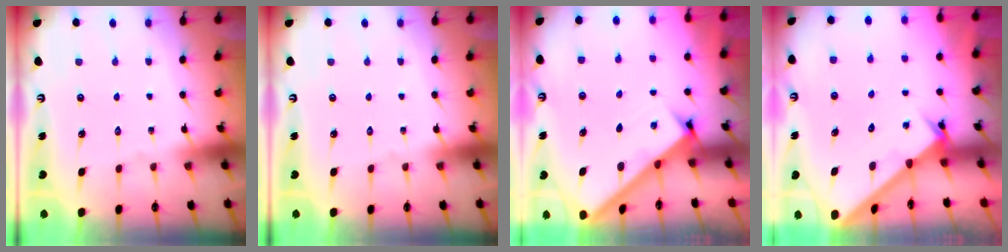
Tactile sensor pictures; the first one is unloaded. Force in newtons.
{"total": 0.0}
{"total": 2.8, "press": 2.8, "slide": 0.4}
{"total": 2.1, "press": 2.1, "slide": 0.2}